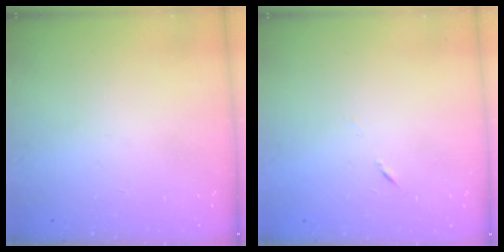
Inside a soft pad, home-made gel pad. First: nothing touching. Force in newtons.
{"total": 3.8, "press": 3.6, "slide": 1.1}